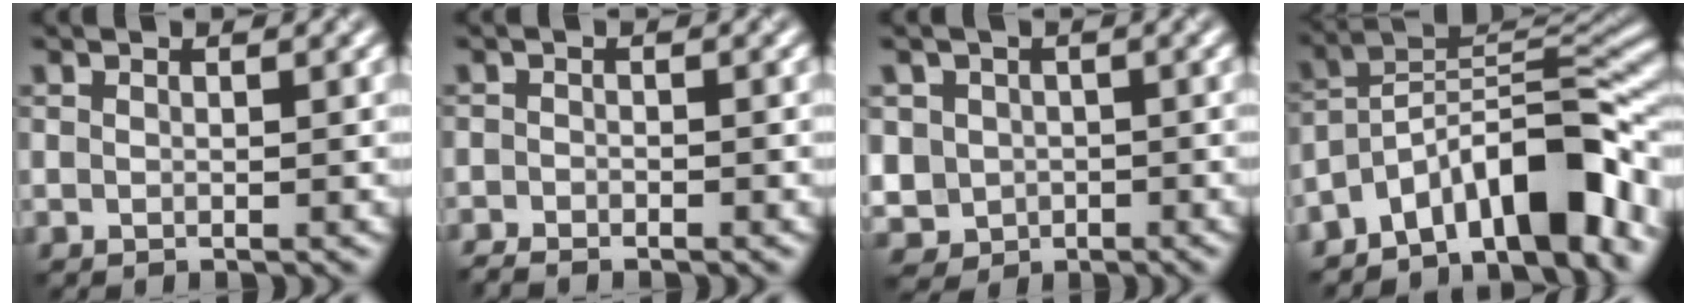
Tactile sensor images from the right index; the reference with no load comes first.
{"total": 1.5, "force": [-1.5, 0.0, 0.3], "torque": [-0.010, -0.004, -0.034]}
{"total": 3.8, "force": [-0.7, 3.7, 0.7], "torque": [-0.006, -0.003, -0.018]}
{"total": 9.9, "force": [-6.6, 3.4, 6.5], "torque": [-0.079, 0.016, -0.127]}